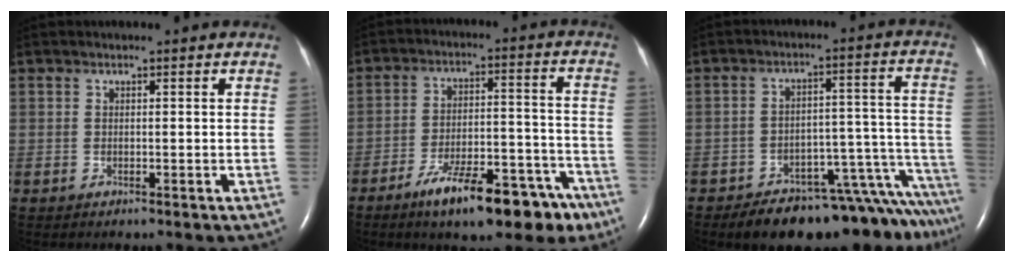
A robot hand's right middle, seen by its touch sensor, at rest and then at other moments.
{"total": 15.0, "force": [-10.3, 4.6, 10.0], "torque": [-0.134, 0.023, -0.156]}
{"total": 17.7, "force": [-15.8, 3.3, 7.5], "torque": [-0.020, 0.042, -0.204]}